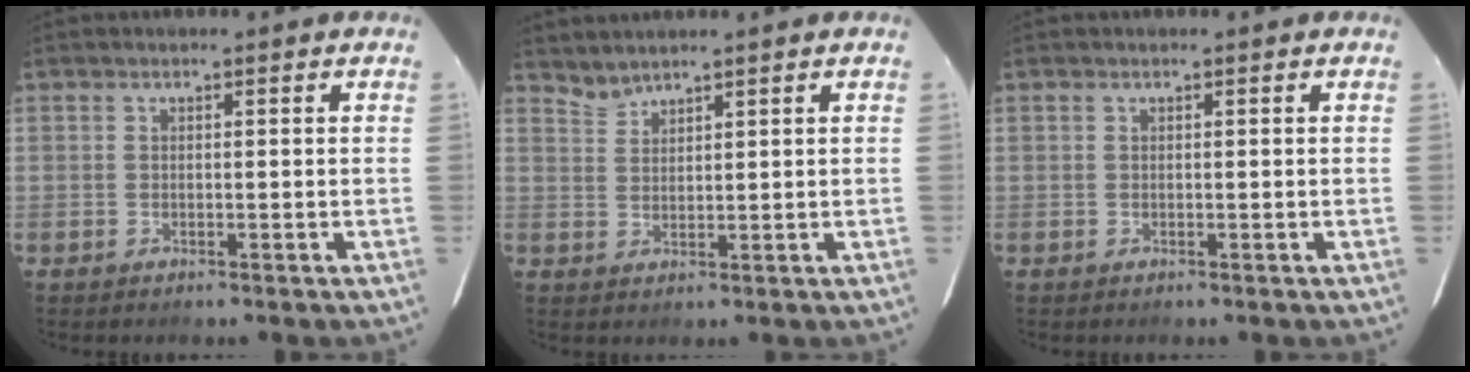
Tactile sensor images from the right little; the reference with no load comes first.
{"total": 2.5, "force": [2.5, 0.0, 0.1], "torque": [-0.001, -0.001, 0.049]}
{"total": 0.0}